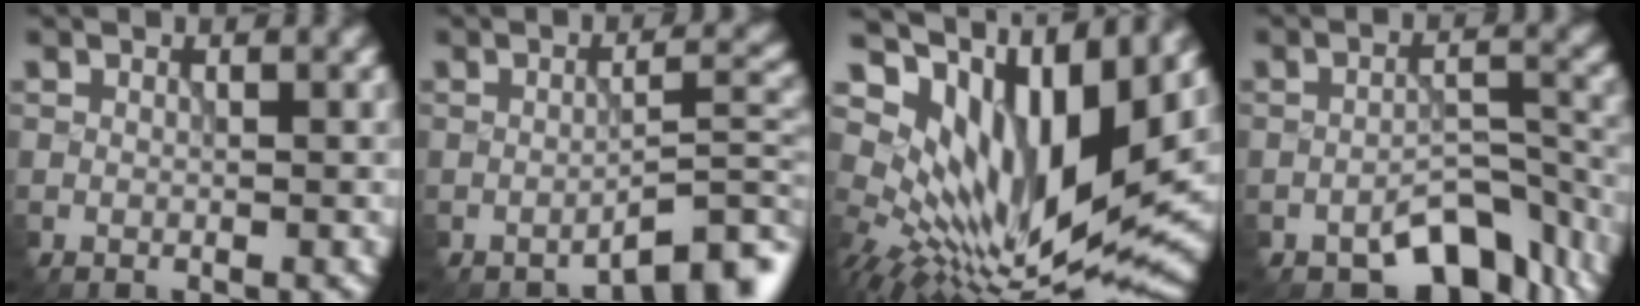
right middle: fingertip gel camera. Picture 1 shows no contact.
{"total": 3.7, "force": [-3.2, 0.3, 2.0], "torque": [-0.024, 0.015, -0.054]}
{"total": 14.0, "force": [4.9, 6.3, 11.5], "torque": [-0.218, -0.009, 0.099]}
{"total": 5.7, "force": [-4.1, 2.6, 2.9], "torque": [-0.036, 0.005, -0.064]}